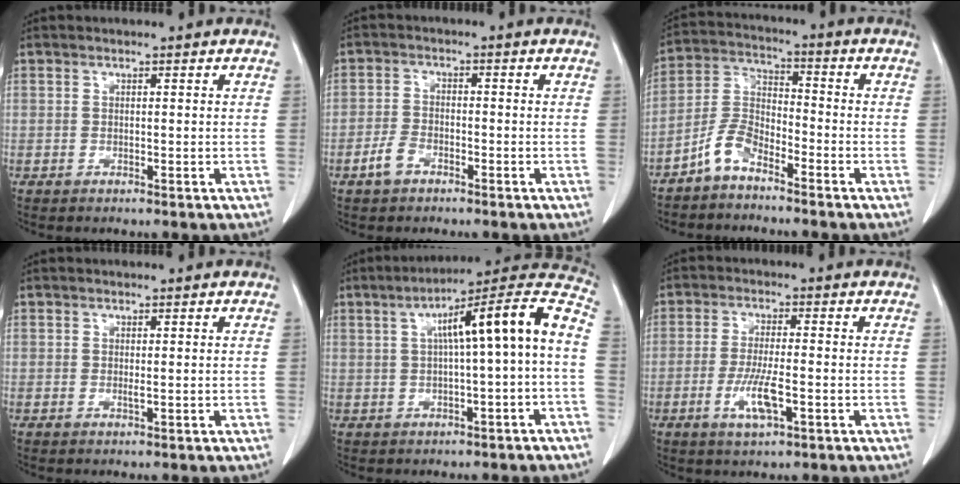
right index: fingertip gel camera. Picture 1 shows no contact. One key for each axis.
{"total": 3.9, "fx": -2.3, "fy": 2.3, "fz": 2.1, "tx": -0.048, "ty": 0.006, "tz": -0.043}
{"total": 6.5, "fx": -4.7, "fy": 2.6, "fz": 3.6, "tx": -0.089, "ty": 0.009, "tz": -0.103}
{"total": 0.7, "fx": 0.0, "fy": 0.2, "fz": 0.7, "tx": -0.015, "ty": -0.003, "tz": 0.002}
{"total": 14.5, "fx": 1.0, "fy": 0.9, "fz": 14.4, "tx": -0.210, "ty": 0.047, "tz": 0.014}
{"total": 6.4, "fx": -2.3, "fy": 1.3, "fz": 5.8, "tx": -0.117, "ty": -0.009, "tz": -0.038}